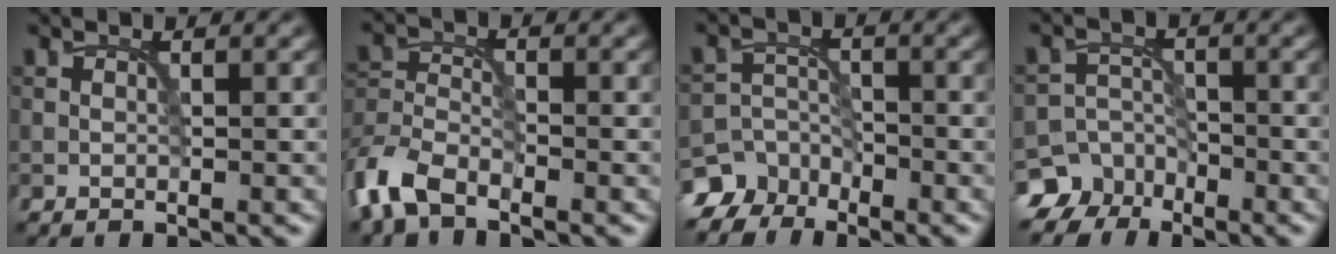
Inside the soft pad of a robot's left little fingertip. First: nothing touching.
{"total": 4.9, "force": [-3.7, 2.0, 2.5], "torque": [-0.060, -0.006, -0.087]}
{"total": 5.9, "force": [-4.7, 3.5, 0.7], "torque": [0.008, -0.005, -0.086]}
{"total": 6.6, "force": [-4.9, 4.3, 0.8], "torque": [0.004, -0.009, -0.092]}